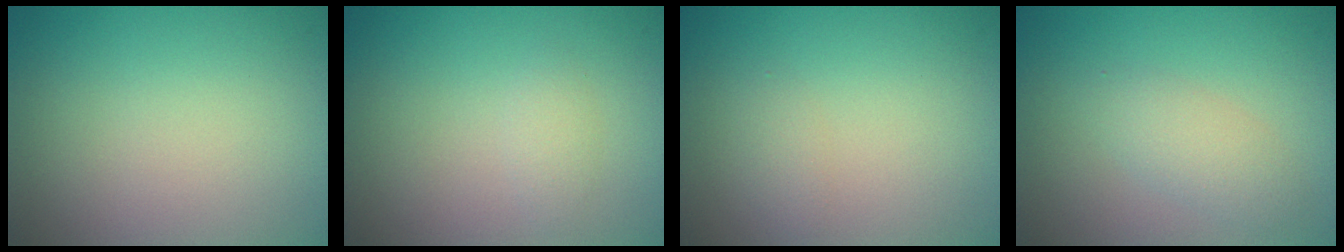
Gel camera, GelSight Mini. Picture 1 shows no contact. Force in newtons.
{"total": 0.9, "press": 0.9, "slide": 0.0}
{"total": 0.8, "press": 0.8, "slide": 0.0}
{"total": 2.0, "press": 2.0, "slide": 0.1}